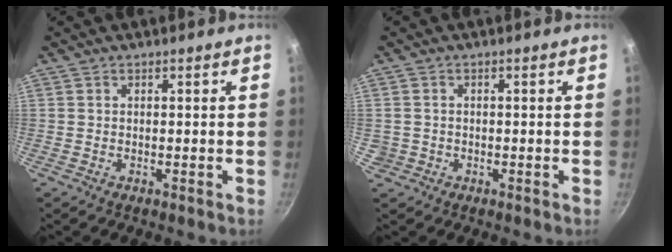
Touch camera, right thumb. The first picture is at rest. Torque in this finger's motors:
{"motor_torque": [-0.24, 0.09, 0.28, -0.14, -0.06]}